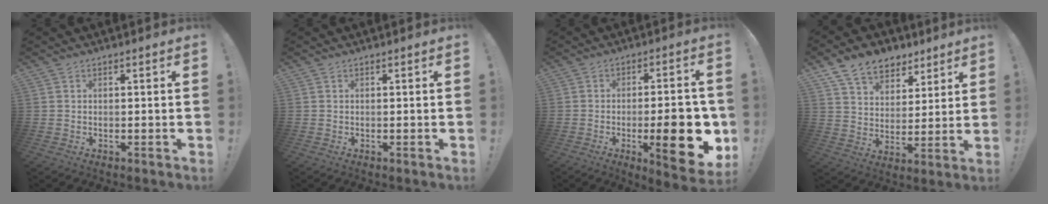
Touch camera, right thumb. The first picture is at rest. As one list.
[{"total": 0.0}, {"total": 18.2, "force": [-4.3, 5.4, 16.8], "torque": [-0.208, -0.002, -0.053]}, {"total": 12.9, "force": [8.8, 8.2, 4.8], "torque": [-0.074, -0.056, 0.167]}]